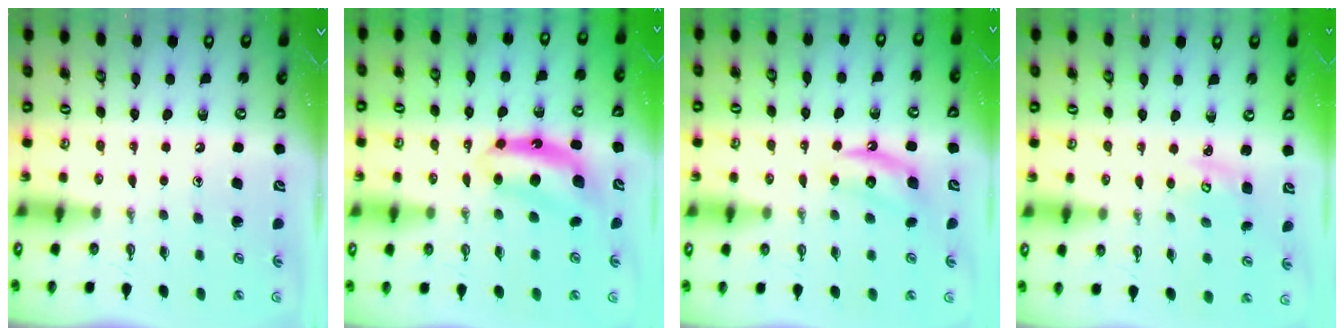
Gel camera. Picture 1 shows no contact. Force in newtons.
{"total": 7.7, "press": 7.7, "slide": 0.3}
{"total": 5.8, "press": 5.8, "slide": 0.7}
{"total": 2.9, "press": 2.9, "slide": 0.3}